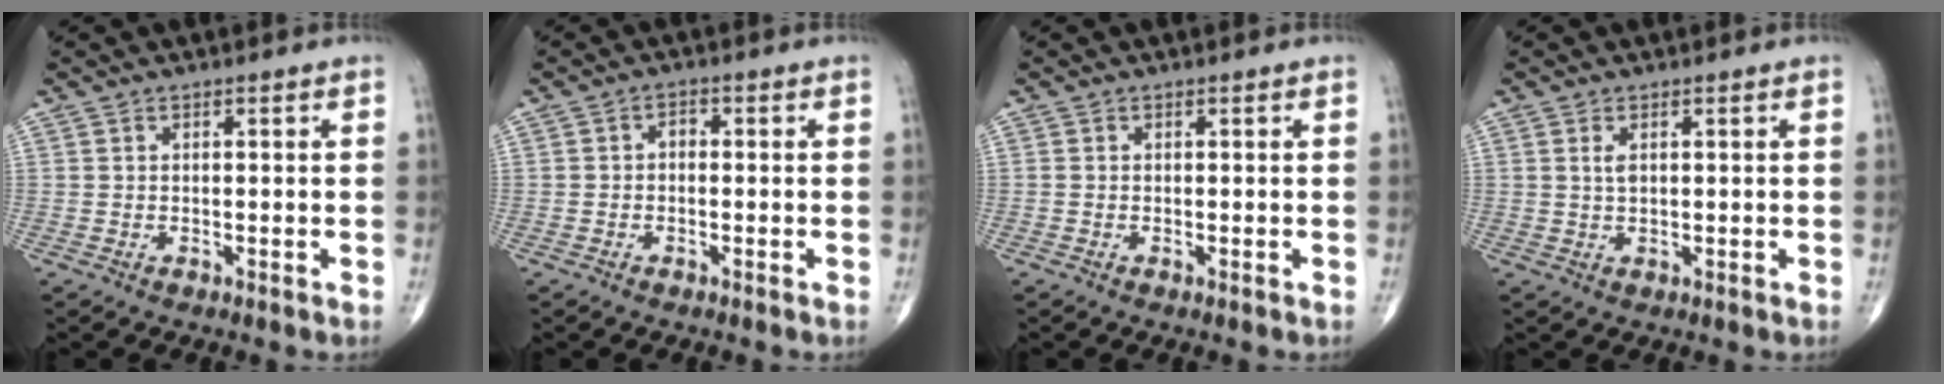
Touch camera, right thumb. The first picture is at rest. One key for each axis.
{"total": 1.6, "fx": -0.3, "fy": 1.2, "fz": 1.1, "tx": -0.010, "ty": 0.010, "tz": -0.010}
{"total": 0.0}
{"total": 1.8, "fx": 0.6, "fy": 0.9, "fz": 1.5, "tx": -0.029, "ty": 0.000, "tz": 0.014}